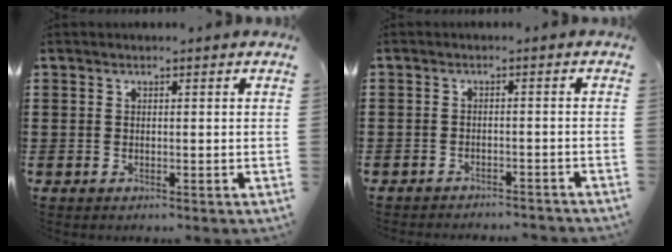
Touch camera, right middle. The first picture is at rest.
{"total": 2.3, "force": [-2.2, 0.2, -0.3], "torque": [0.001, 0.003, -0.051]}